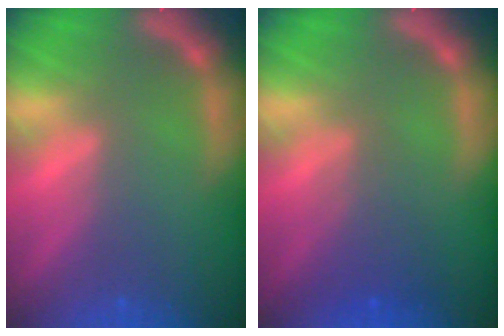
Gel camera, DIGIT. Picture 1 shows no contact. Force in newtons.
{"total": 2.9}